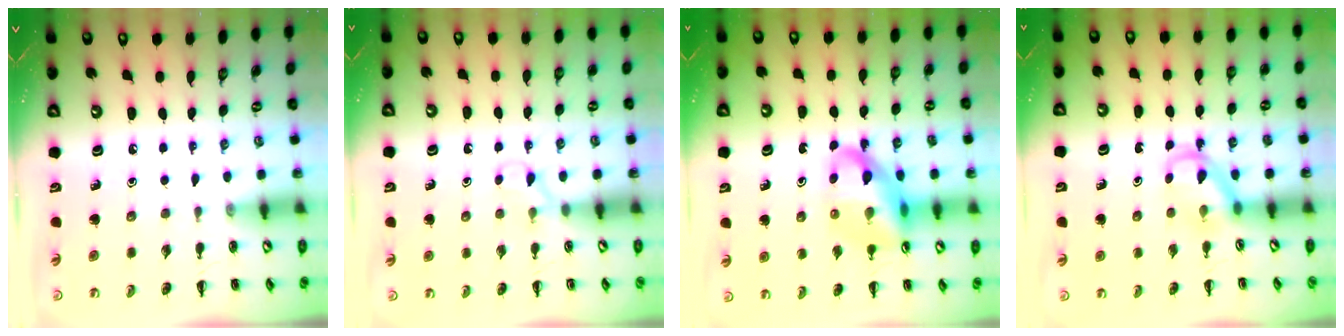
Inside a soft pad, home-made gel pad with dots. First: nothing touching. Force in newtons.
{"total": 3.6, "press": 3.3, "slide": 1.3}
{"total": 14.7, "press": 14.2, "slide": 3.9}
{"total": 4.0, "press": 3.9, "slide": 0.8}